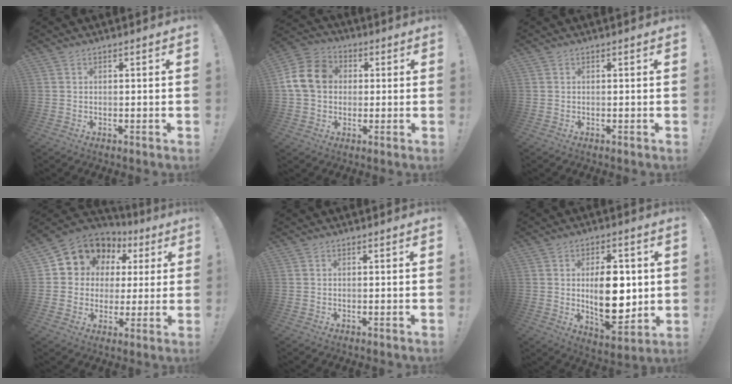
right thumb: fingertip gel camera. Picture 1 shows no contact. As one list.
[{"total": 14.4, "force": [1.7, 11.7, 8.1], "torque": [-0.138, 0.015, 0.038]}, {"total": 0.0}, {"total": 10.9, "force": [5.5, 8.9, 3.2], "torque": [-0.049, -0.041, 0.112]}, {"total": 0.0}, {"total": 15.8, "force": [0.7, 8.8, 13.1], "torque": [-0.210, -0.008, 0.012]}]